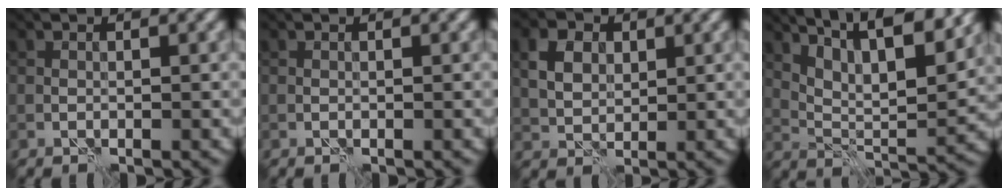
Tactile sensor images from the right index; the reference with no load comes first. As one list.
[{"total": 0.0}, {"total": 3.6, "force": [1.0, 2.7, 2.1], "torque": [-0.044, 0.002, 0.018]}, {"total": 11.2, "force": [7.6, 3.1, 7.6], "torque": [-0.121, 0.011, 0.100]}]